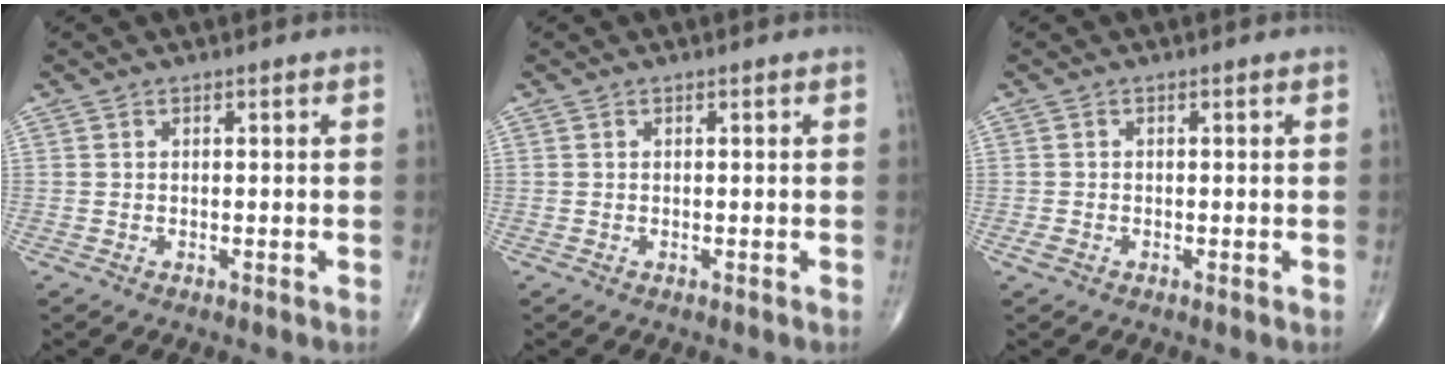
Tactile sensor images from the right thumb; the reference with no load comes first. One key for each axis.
{"total": 0.0}
{"total": 1.3, "fx": -0.5, "fy": 0.8, "fz": 0.8, "tx": -0.018, "ty": 0.001, "tz": -0.009}